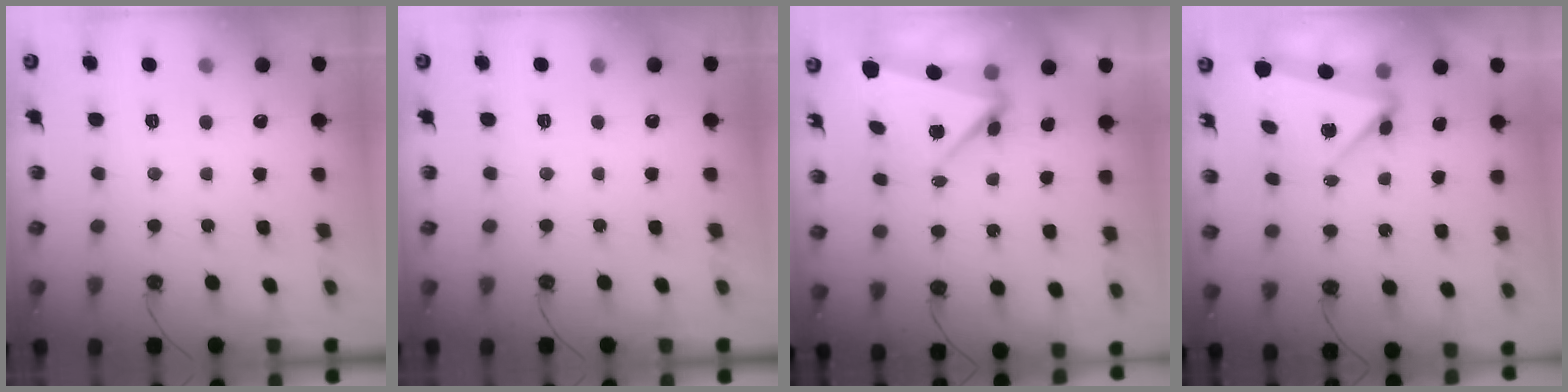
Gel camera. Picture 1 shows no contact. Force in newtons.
{"total": 0.0}
{"total": 5.7, "press": 5.3, "slide": 2.0}
{"total": 6.1, "press": 6.0, "slide": 0.9}